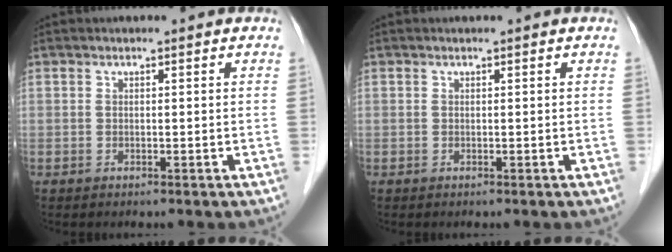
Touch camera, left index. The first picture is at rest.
{"total": 0.0}